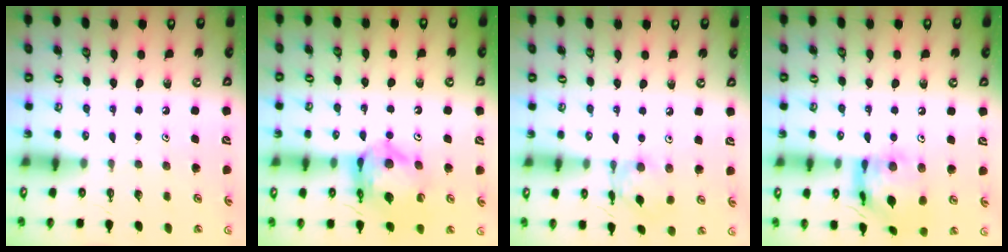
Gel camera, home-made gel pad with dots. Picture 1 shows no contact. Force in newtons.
{"total": 11.5, "press": 11.4, "slide": 1.3}
{"total": 6.3, "press": 6.3, "slide": 0.3}
{"total": 13.4, "press": 13.4, "slide": 1.3}